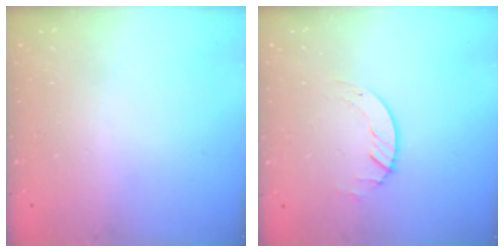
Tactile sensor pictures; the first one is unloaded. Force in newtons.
{"total": 2.0, "press": 2.0, "slide": 0.2}